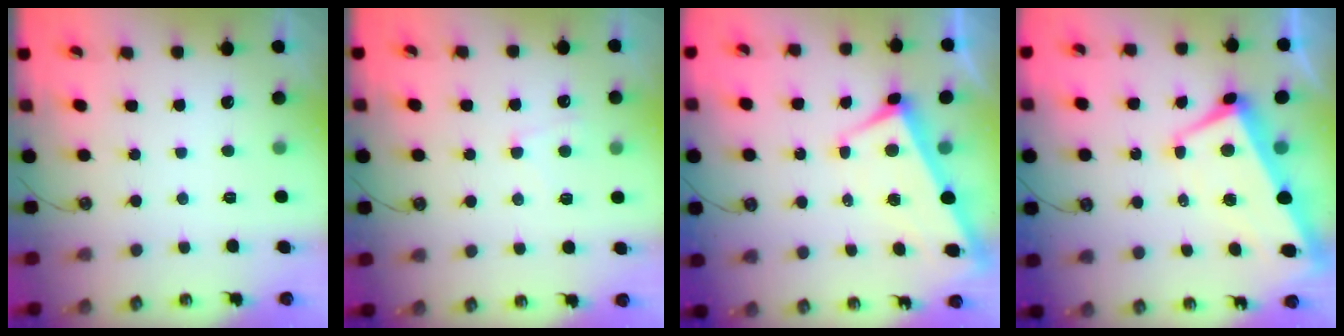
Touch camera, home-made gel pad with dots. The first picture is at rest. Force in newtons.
{"total": 1.3, "press": 1.1, "slide": 0.6}
{"total": 2.7, "press": 2.5, "slide": 0.9}
{"total": 1.7, "press": 1.1, "slide": 1.3}